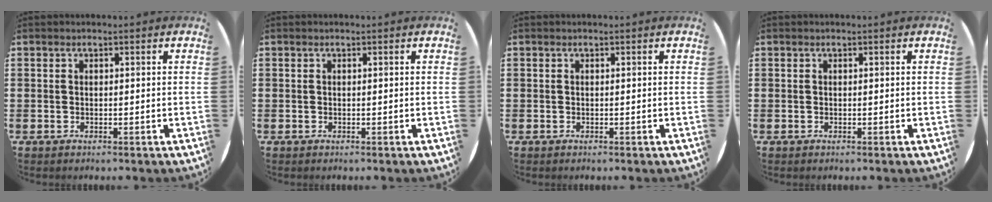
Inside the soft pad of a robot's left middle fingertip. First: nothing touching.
{"total": 0.0}
{"total": 0.0}
{"total": 0.0}